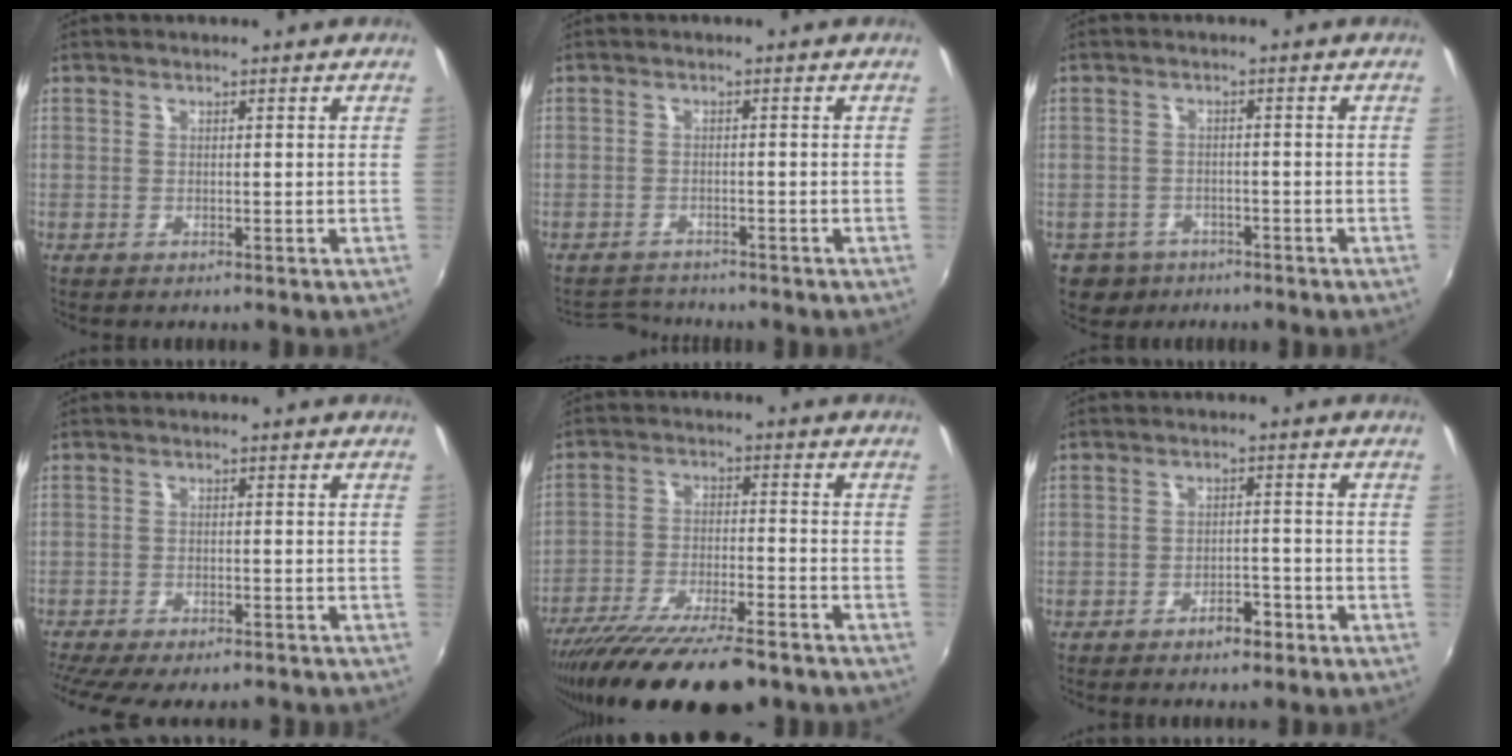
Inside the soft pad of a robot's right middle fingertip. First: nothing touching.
{"total": 4.2, "force": [-4.1, 1.0, 0.4], "torque": [-0.022, 0.003, -0.069]}
{"total": 5.2, "force": [-3.3, 4.0, 0.9], "torque": [-0.038, 0.000, -0.049]}
{"total": 11.4, "force": [-9.5, 2.7, 5.6], "torque": [-0.125, -0.041, -0.147]}
{"total": 19.9, "force": [-15.8, 4.1, 11.3], "torque": [-0.218, -0.050, -0.254]}
{"total": 3.8, "force": [-2.7, 1.5, 2.1], "torque": [-0.040, 0.005, -0.035]}